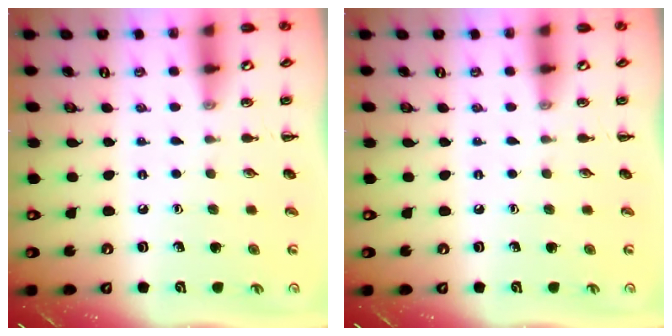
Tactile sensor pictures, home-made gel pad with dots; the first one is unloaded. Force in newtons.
{"total": 0.0}